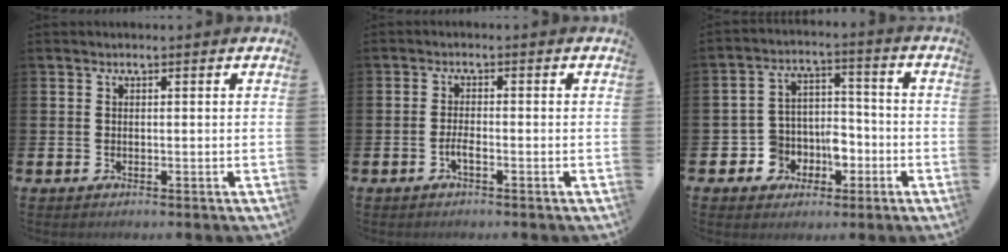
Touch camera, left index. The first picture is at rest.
{"total": 1.7, "force": [-0.9, 0.4, 1.3], "torque": [-0.028, 0.002, -0.016]}
{"total": 6.1, "force": [-2.2, 5.3, 2.0], "torque": [-0.057, 0.006, -0.041]}